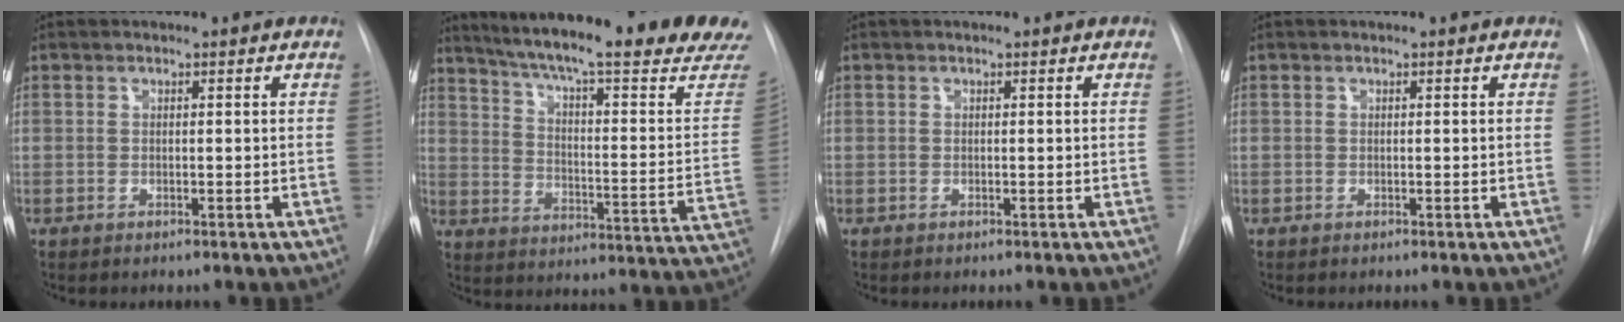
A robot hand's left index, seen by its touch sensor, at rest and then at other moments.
{"total": 30.2, "force": [25.7, 1.8, 15.7], "torque": [-0.231, -0.096, 0.328]}
{"total": 0.0}
{"total": 0.0}